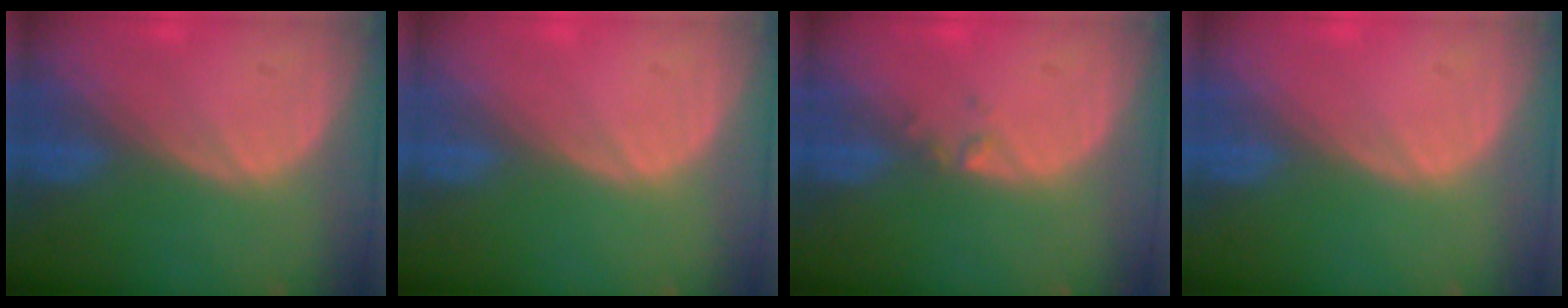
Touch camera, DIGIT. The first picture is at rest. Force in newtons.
{"total": 0.0}
{"total": 1.0, "press": 0.9, "slide": 0.5}
{"total": 0.0}